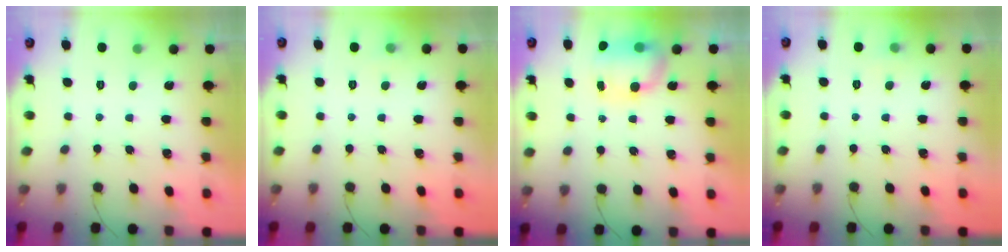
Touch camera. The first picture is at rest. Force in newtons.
{"total": 3.1, "press": 2.8, "slide": 1.4}
{"total": 7.8, "press": 7.7, "slide": 1.1}
{"total": 3.3, "press": 3.1, "slide": 1.2}